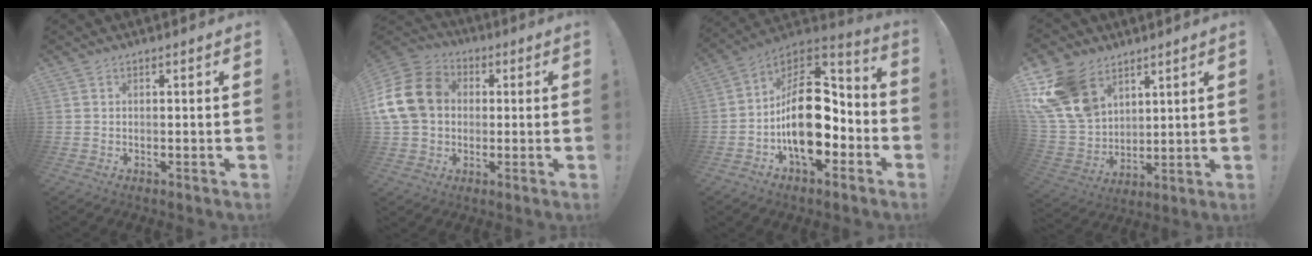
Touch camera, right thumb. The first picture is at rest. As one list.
[{"total": 18.6, "force": [2.4, 14.8, 11.1], "torque": [-0.206, 0.010, 0.049]}, {"total": 22.7, "force": [-3.0, 13.1, 18.2], "torque": [-0.300, 0.022, -0.040]}, {"total": 18.5, "force": [10.3, 12.4, 9.1], "torque": [-0.177, -0.053, 0.201]}]